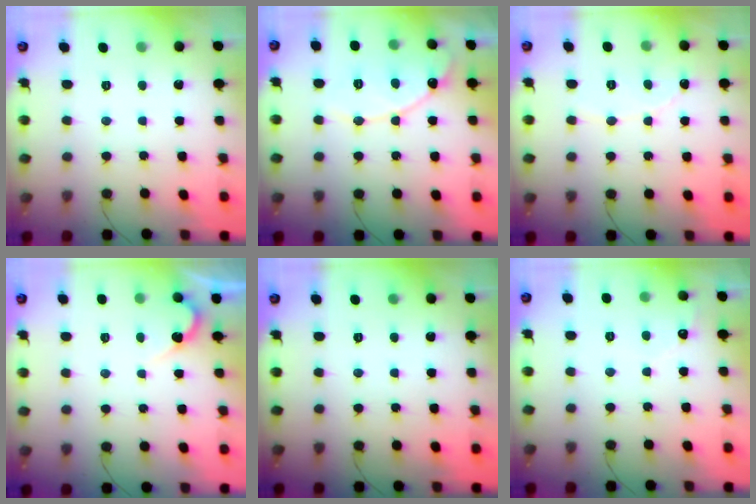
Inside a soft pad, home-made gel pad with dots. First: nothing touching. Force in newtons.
{"total": 12.5, "press": 12.5, "slide": 1.1}
{"total": 1.9, "press": 1.9, "slide": 0.1}
{"total": 3.6, "press": 3.6, "slide": 0.2}
{"total": 0.0}
{"total": 2.2, "press": 2.2, "slide": 0.2}